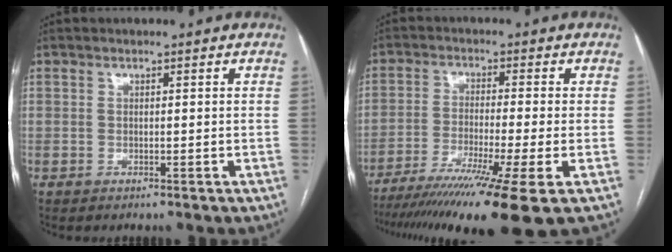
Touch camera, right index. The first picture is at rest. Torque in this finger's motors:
{"motor_torque": [1.50, -0.63, 1.05, 0.21]}